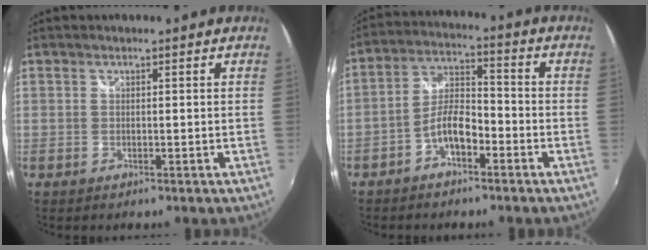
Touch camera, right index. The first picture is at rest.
{"total": 6.8, "force": [-3.8, 2.9, 4.9], "torque": [-0.102, 0.019, -0.068]}